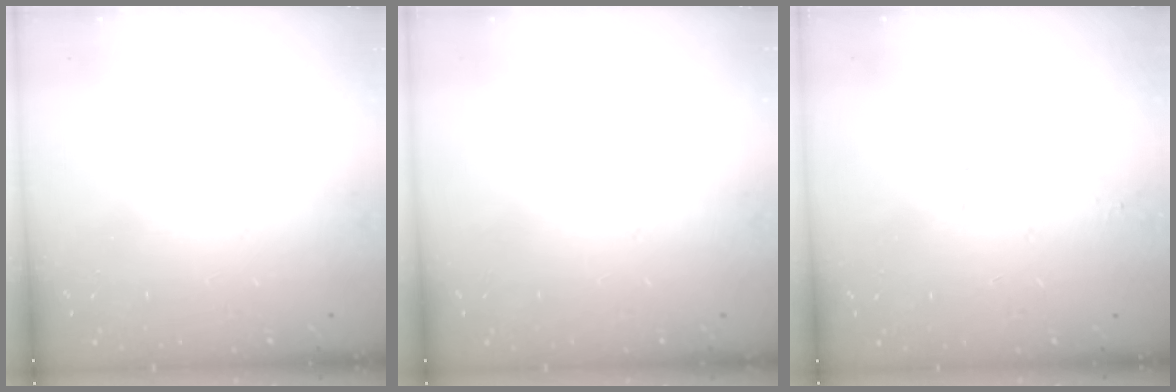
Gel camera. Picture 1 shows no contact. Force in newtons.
{"total": 0.0}
{"total": 3.4, "press": 3.4, "slide": 0.3}